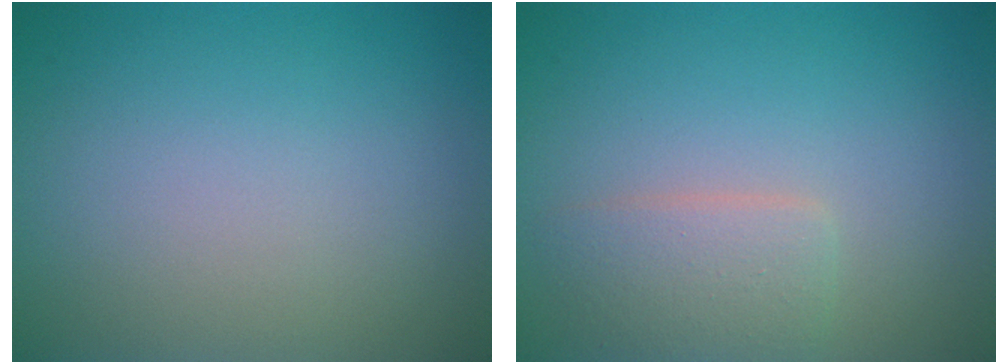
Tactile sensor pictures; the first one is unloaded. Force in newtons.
{"total": 2.6, "press": 2.6, "slide": 0.1}